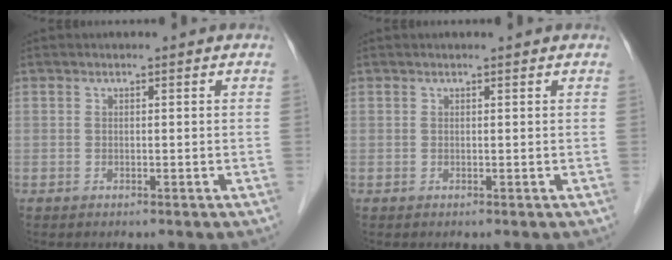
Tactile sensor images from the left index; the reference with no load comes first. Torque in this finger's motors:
{"motor_torque": [0.31, -0.09, 0.09, -0.01]}